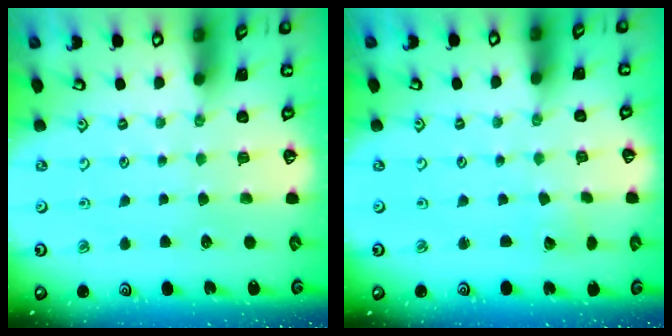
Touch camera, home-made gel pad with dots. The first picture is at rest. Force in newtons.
{"total": 1.8, "press": 1.8, "slide": 0.1}